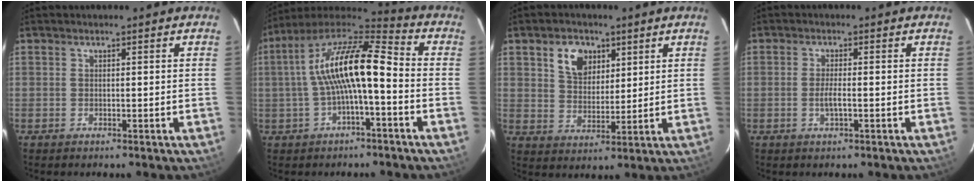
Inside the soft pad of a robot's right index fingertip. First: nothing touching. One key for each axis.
{"total": 14.4, "fx": -1.3, "fy": 3.8, "fz": 13.9, "tx": -0.254, "ty": 0.024, "tz": -0.028}
{"total": 7.5, "fx": 3.6, "fy": 5.3, "fz": 3.9, "tx": -0.064, "ty": 0.013, "tz": 0.069}
{"total": 2.5, "fx": -0.6, "fy": 0.3, "fz": 2.4, "tx": -0.046, "ty": -0.003, "tz": -0.011}